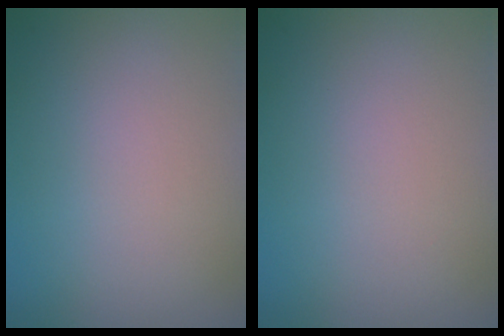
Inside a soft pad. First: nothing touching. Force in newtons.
{"total": 0.0}